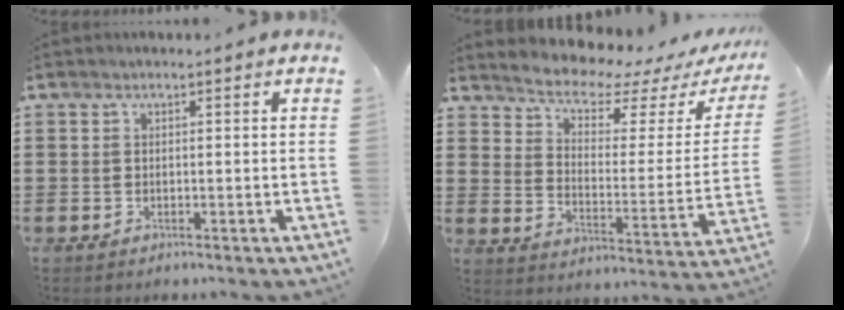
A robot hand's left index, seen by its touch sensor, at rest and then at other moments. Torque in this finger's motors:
{"motor_torque": [1.09, -1.05, 0.22, 0.02]}